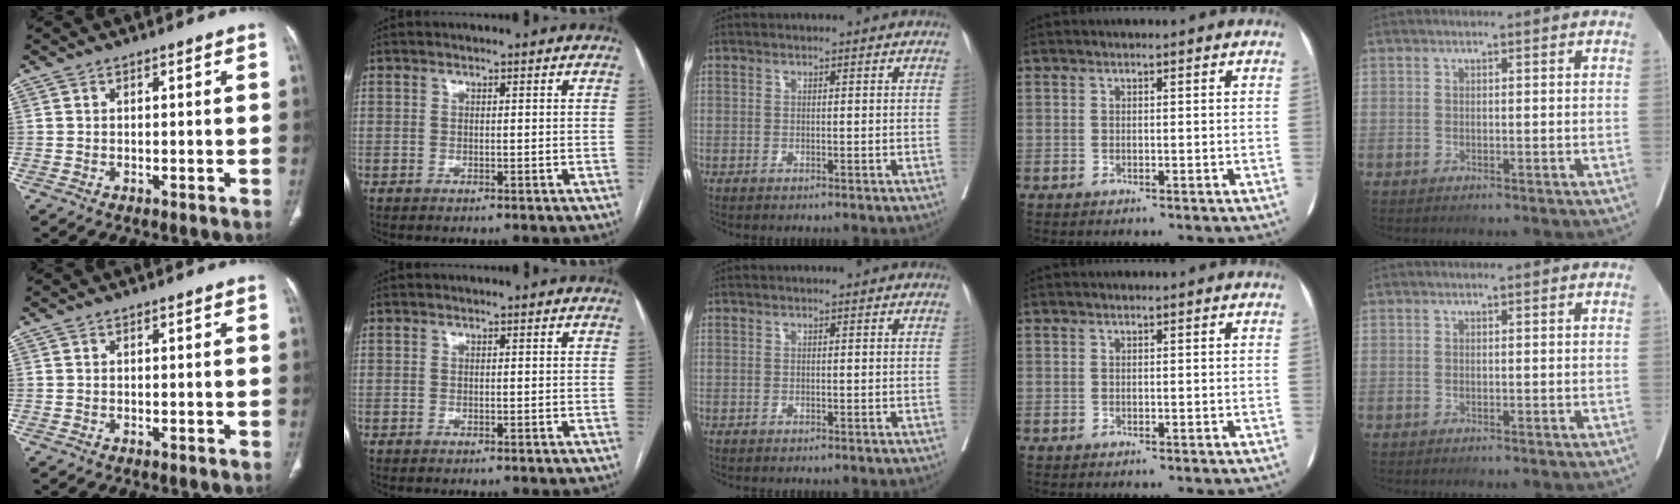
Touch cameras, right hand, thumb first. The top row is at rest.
{}